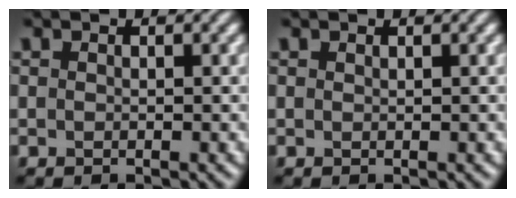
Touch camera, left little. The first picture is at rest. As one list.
[{"total": 0.0}]